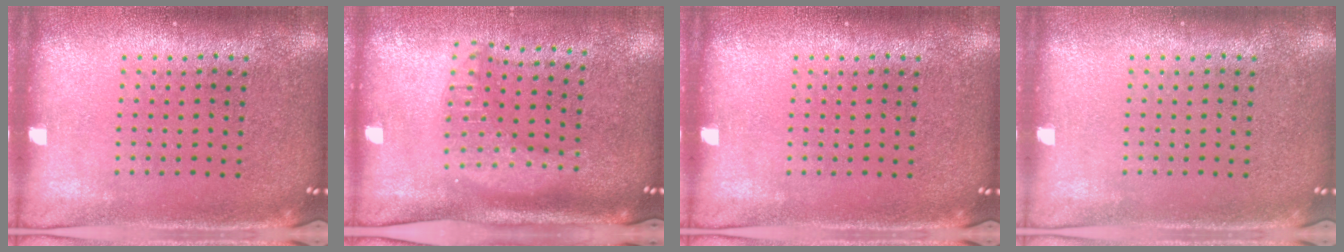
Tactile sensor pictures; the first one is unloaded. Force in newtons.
{"total": 1.9, "press": 1.6, "slide": 1.1}
{"total": 0.0}
{"total": 0.0}